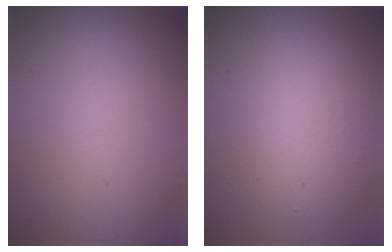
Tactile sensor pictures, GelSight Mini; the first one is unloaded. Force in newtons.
{"total": 4.4, "press": 4.4, "slide": 0.4}